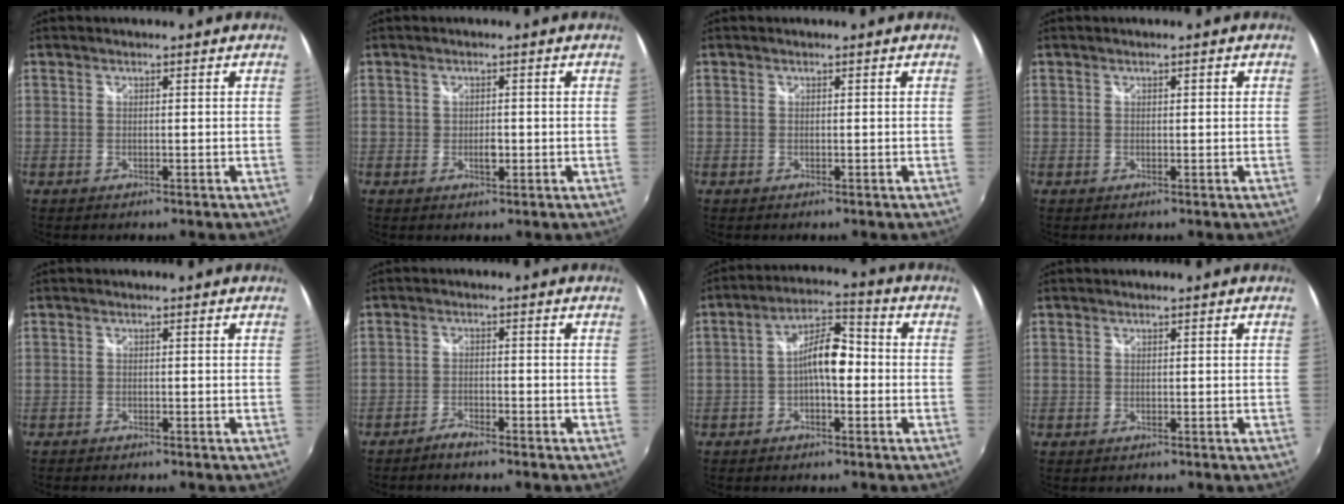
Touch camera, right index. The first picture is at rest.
{"total": 2.1, "force": [-0.3, 1.4, 1.5], "torque": [-0.024, -0.002, -0.006]}
{"total": 0.0}
{"total": 0.7, "force": [0.2, 0.3, 0.6], "torque": [-0.008, 0.003, 0.002]}
{"total": 1.4, "force": [-1.4, 0.3, 0.2], "torque": [-0.011, -0.008, -0.025]}
{"total": 2.7, "force": [-2.5, 0.2, 0.9], "torque": [-0.034, -0.002, -0.049]}
{"total": 7.6, "force": [-1.2, 2.9, 6.9], "torque": [-0.129, 0.021, -0.025]}
{"total": 0.0}